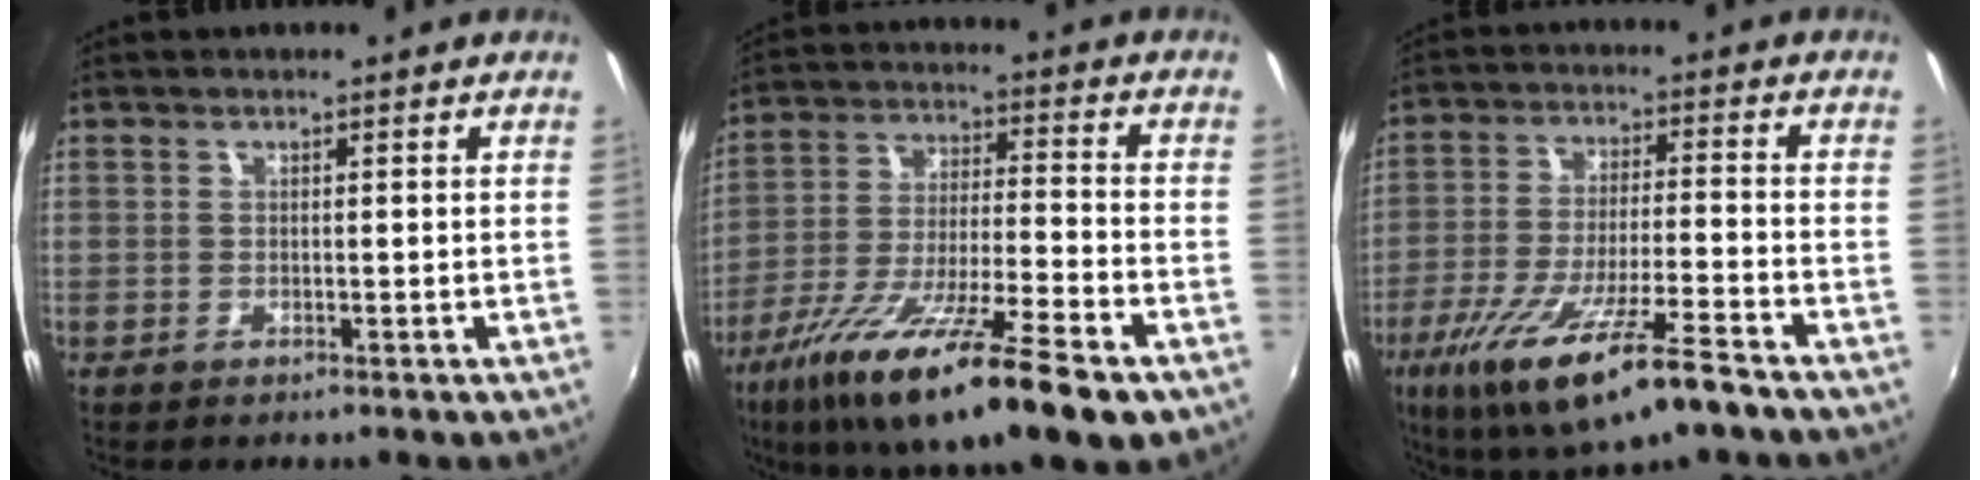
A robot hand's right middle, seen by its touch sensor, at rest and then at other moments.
{"total": 21.7, "force": [-13.6, 3.6, 16.6], "torque": [-0.301, -0.057, -0.234]}
{"total": 17.5, "force": [-11.2, 2.7, 13.2], "torque": [-0.254, -0.051, -0.194]}